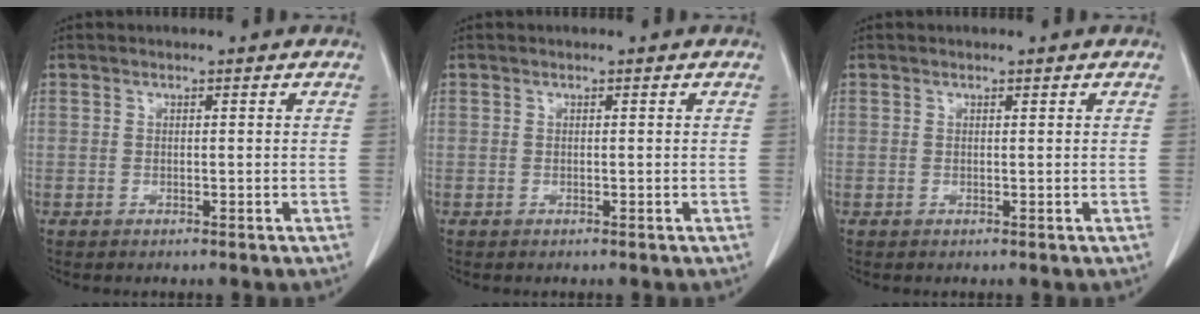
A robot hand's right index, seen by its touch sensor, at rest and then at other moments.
{"total": 0.0}
{"total": 0.0}